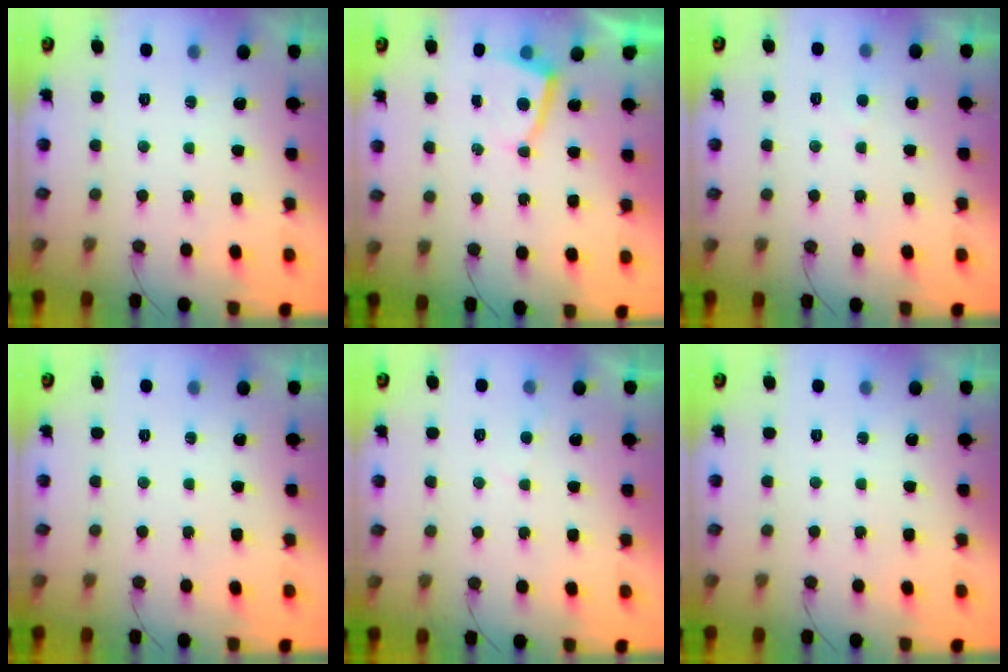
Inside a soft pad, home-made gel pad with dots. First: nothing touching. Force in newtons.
{"total": 3.1, "press": 3.1, "slide": 0.3}
{"total": 2.7, "press": 2.7, "slide": 0.3}
{"total": 0.0}
{"total": 2.1, "press": 2.1, "slide": 0.2}
{"total": 0.0}